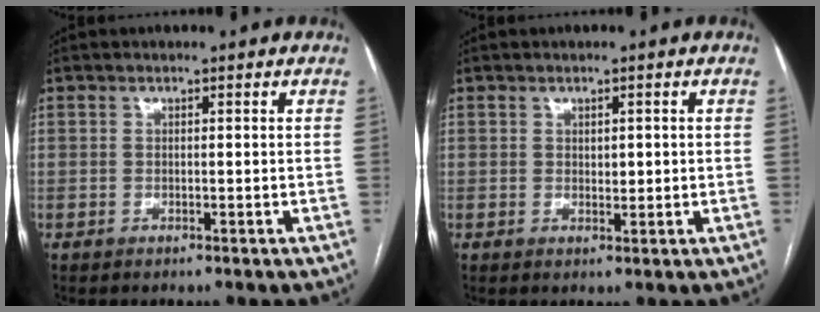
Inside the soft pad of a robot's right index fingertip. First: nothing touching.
{"total": 1.5, "force": [0.3, 0.8, 1.3], "torque": [-0.017, -0.002, 0.006]}